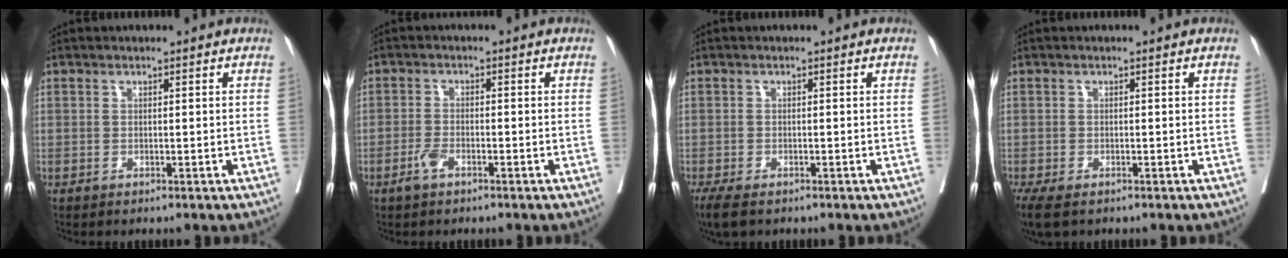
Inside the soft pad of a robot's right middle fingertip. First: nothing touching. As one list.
[{"total": 2.5, "force": [-1.6, 0.8, 1.7], "torque": [-0.039, 0.000, -0.034]}, {"total": 4.2, "force": [-3.1, 1.5, 2.5], "torque": [-0.049, -0.014, -0.050]}, {"total": 5.6, "force": [-3.6, 2.7, 3.2], "torque": [-0.075, -0.019, -0.061]}]